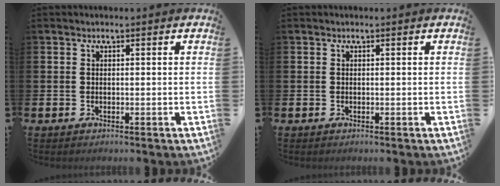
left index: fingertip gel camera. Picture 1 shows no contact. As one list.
[{"total": 0.0}]